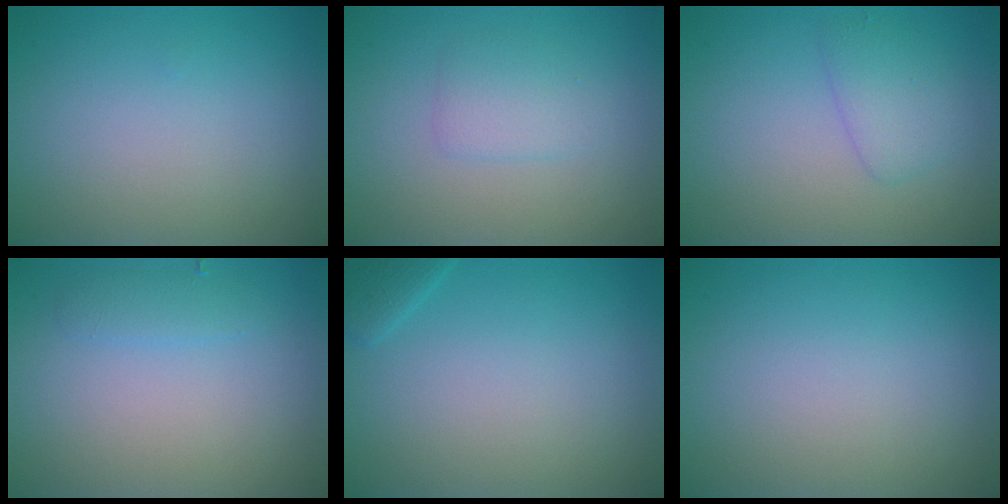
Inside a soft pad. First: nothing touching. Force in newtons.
{"total": 1.9, "press": 1.9, "slide": 0.1}
{"total": 2.2, "press": 2.2, "slide": 0.2}
{"total": 1.3, "press": 1.3, "slide": 0.1}
{"total": 1.4, "press": 1.4, "slide": 0.1}
{"total": 0.0}